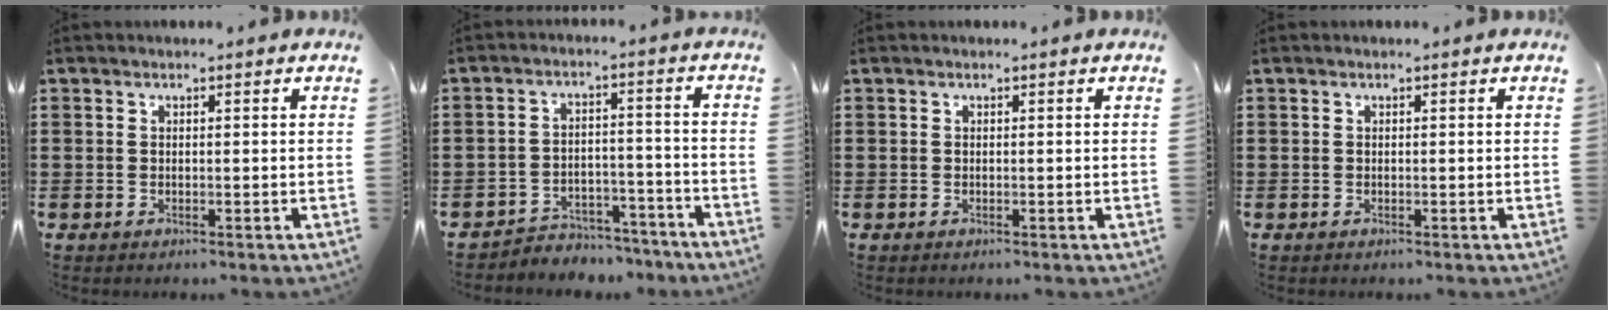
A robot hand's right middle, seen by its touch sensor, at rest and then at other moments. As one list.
[{"total": 4.4, "force": [-4.3, 1.1, 0.1], "torque": [-0.006, 0.010, -0.092]}, {"total": 0.0}, {"total": 0.0}]